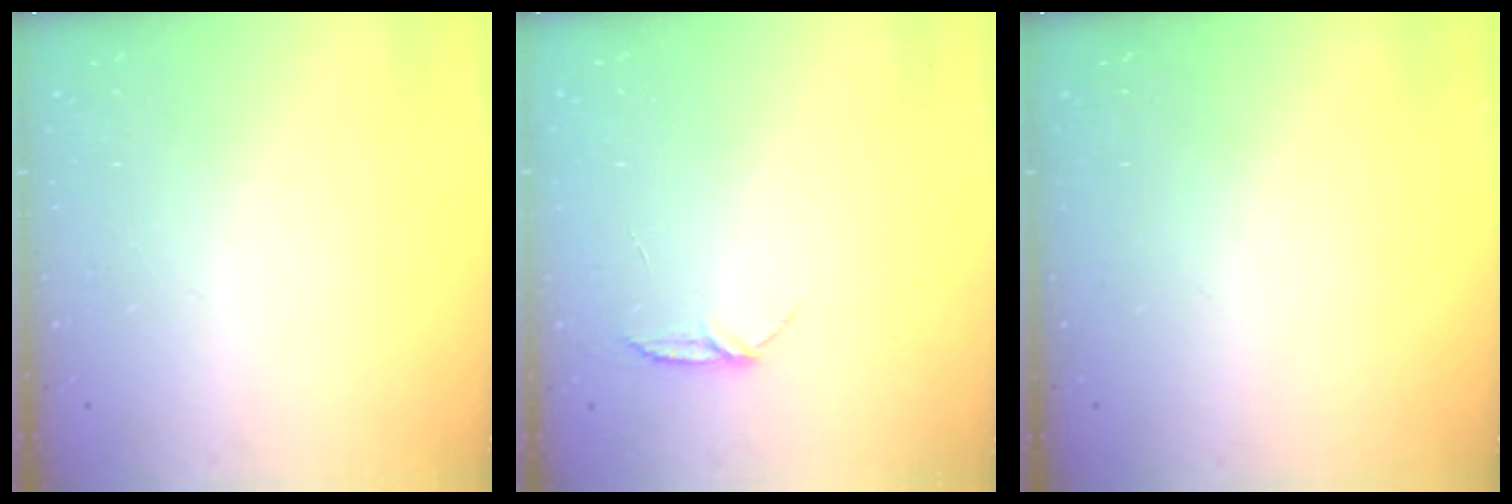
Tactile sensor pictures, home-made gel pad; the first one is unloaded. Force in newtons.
{"total": 5.1, "press": 5.1, "slide": 0.6}
{"total": 0.0}